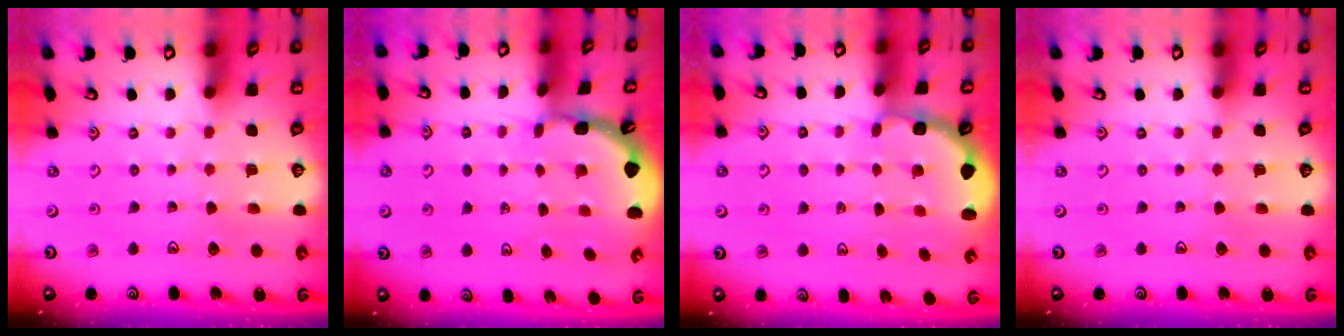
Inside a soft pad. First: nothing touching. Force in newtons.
{"total": 1.8, "press": 1.8, "slide": 0.2}
{"total": 2.7, "press": 2.4, "slide": 1.4}
{"total": 0.0}